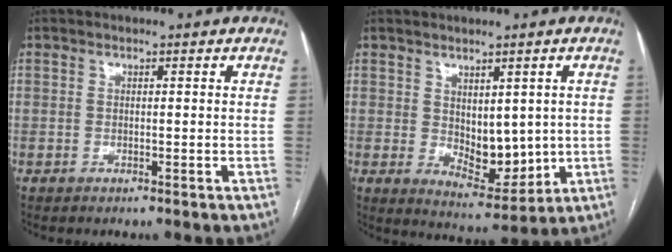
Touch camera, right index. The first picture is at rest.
{"total": 7.8, "force": [0.4, 4.1, 6.6], "torque": [-0.092, -0.008, 0.027]}